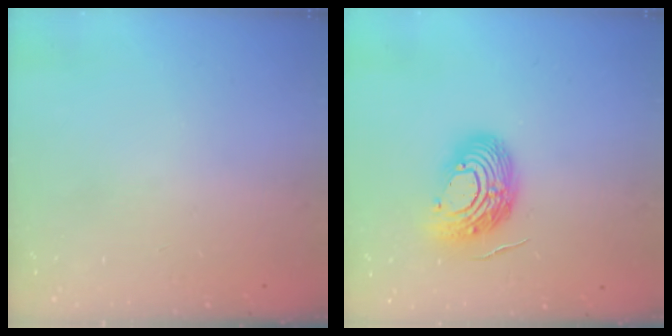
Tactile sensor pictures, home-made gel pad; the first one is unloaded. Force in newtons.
{"total": 13.7, "press": 13.7, "slide": 1.6}